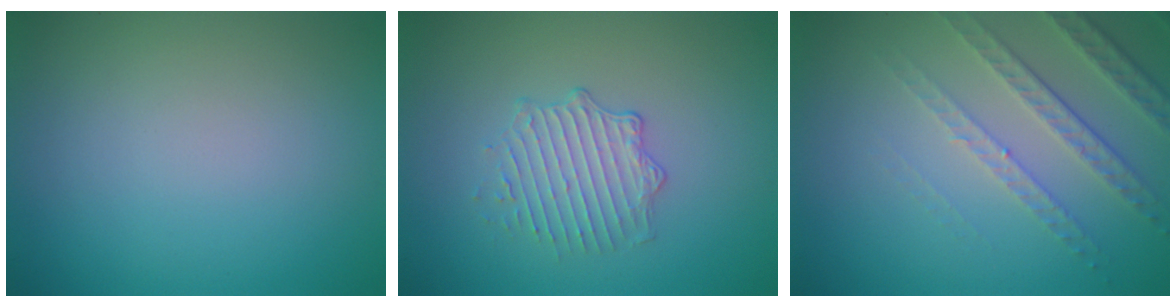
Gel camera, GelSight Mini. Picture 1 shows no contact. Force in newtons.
{"total": 2.3, "press": 1.6, "slide": 1.6}
{"total": 4.7, "press": 3.2, "slide": 3.4}